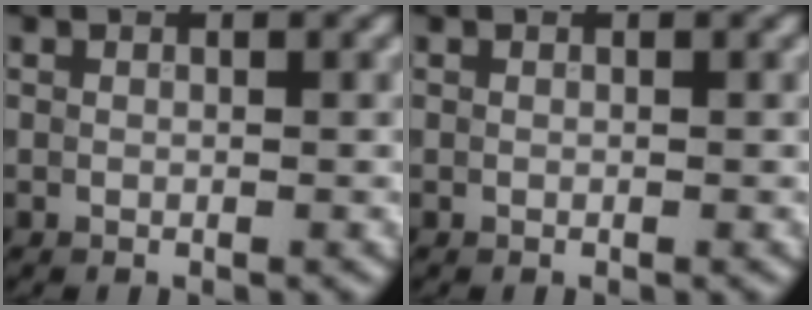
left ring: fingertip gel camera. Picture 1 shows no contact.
{"total": 0.0}